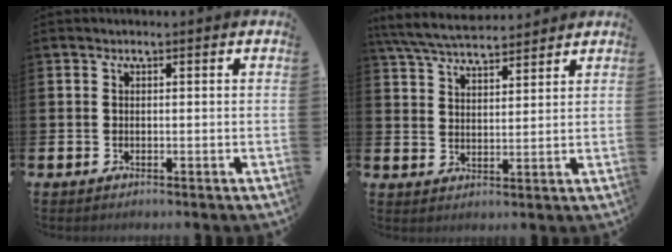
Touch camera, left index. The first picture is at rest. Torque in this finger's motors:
{"motor_torque": [0.67, -0.67, 0.34, 0.21]}